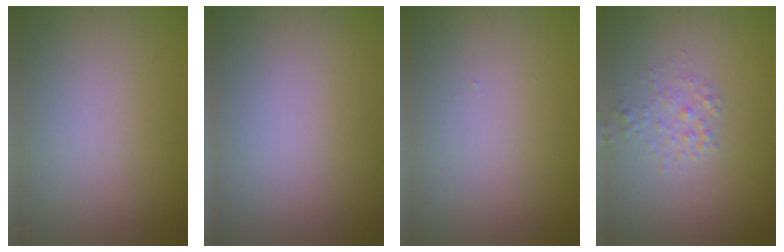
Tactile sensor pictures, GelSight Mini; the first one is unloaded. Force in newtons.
{"total": 0.0}
{"total": 0.0}
{"total": 1.5, "press": 1.5, "slide": 0.0}